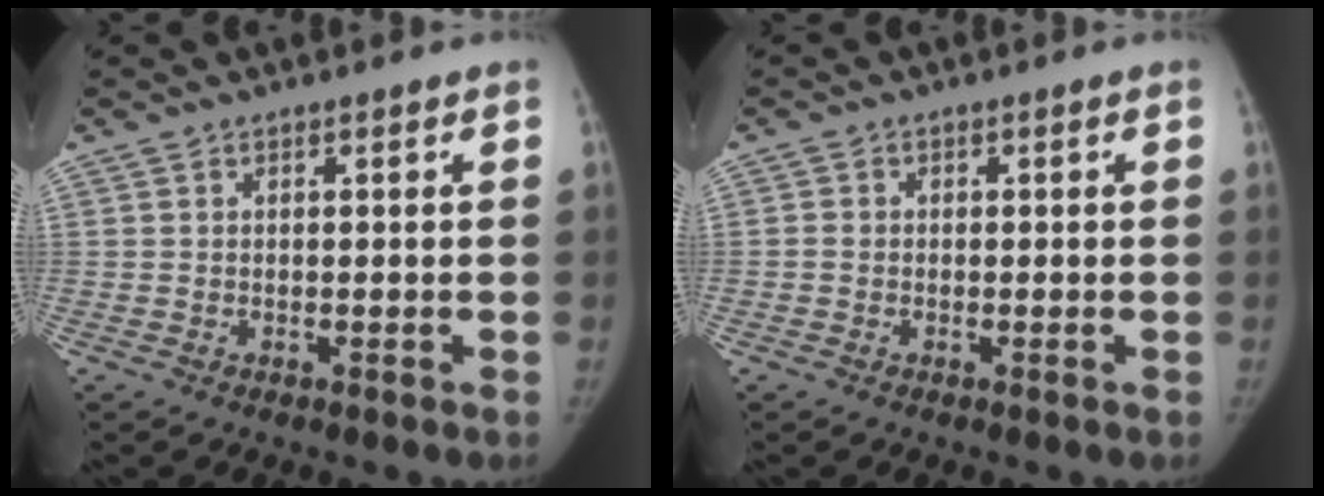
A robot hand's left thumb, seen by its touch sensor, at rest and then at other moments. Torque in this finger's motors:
{"motor_torque": [-0.18, -0.26, -0.28, -0.31, -0.02]}